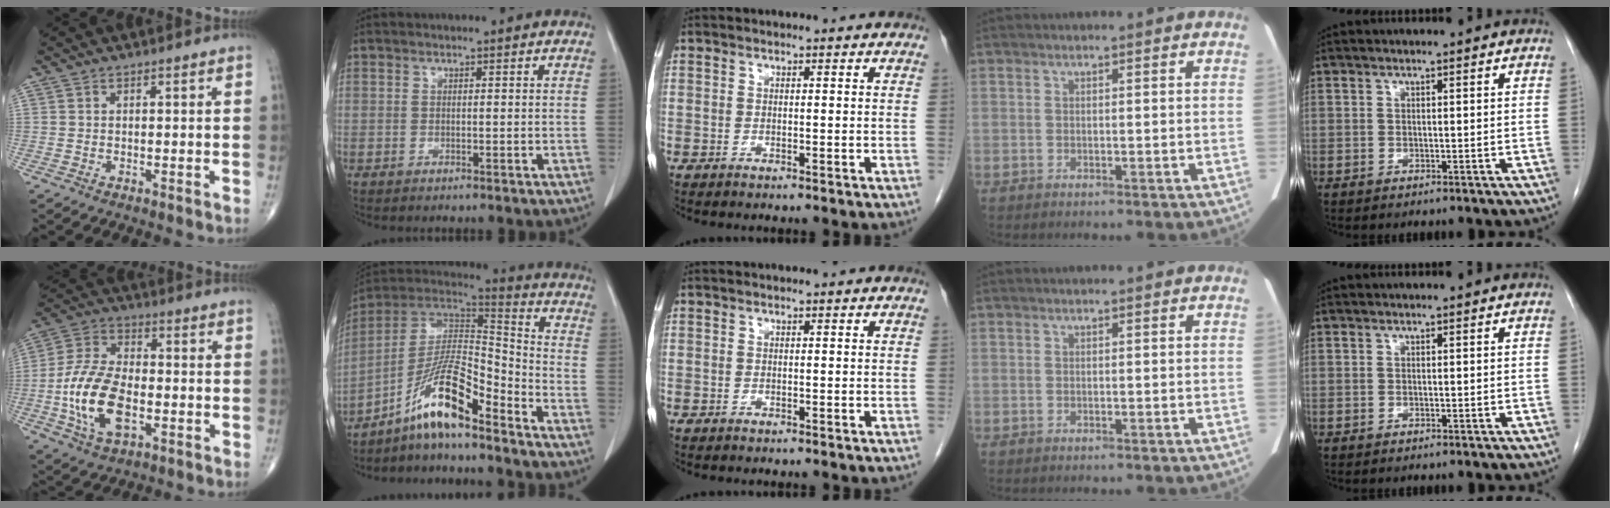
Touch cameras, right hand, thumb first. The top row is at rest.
{"thumb": {"total": 15.5, "force": [-3.5, 8.4, 12.6], "torque": [-0.250, 0.018, -0.065]}, "index": {"total": 12.6, "force": [-8.6, 1.8, 9.0], "torque": [-0.167, 0.018, -0.156]}}